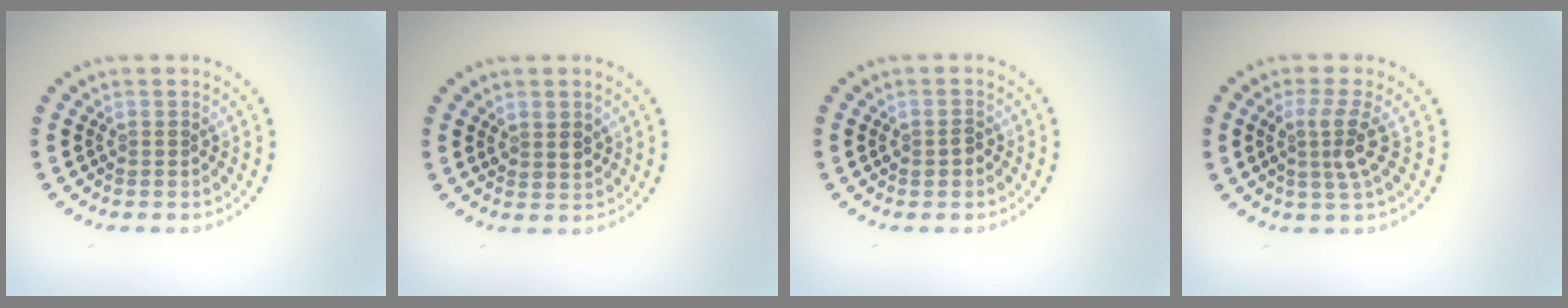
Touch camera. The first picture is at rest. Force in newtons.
{"total": 1.7, "press": 1.5, "slide": 0.7}
{"total": 1.1, "press": 1.1, "slide": 0.1}
{"total": 2.9, "press": 2.1, "slide": 2.0}